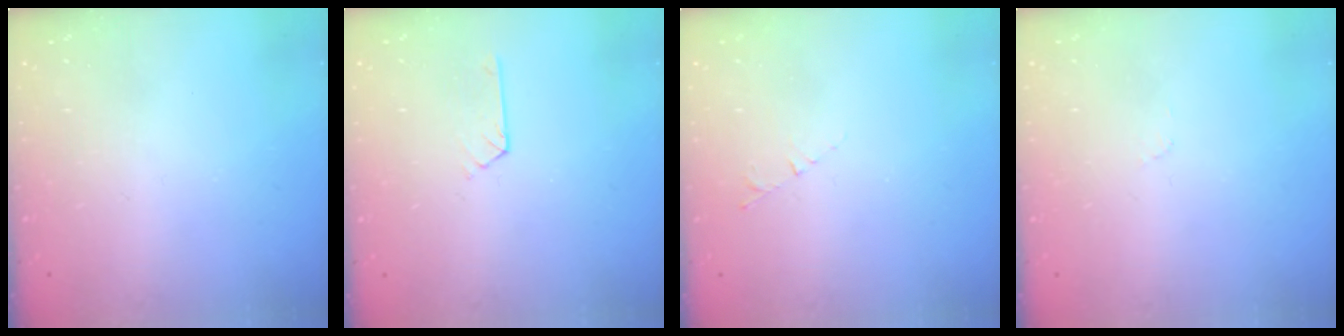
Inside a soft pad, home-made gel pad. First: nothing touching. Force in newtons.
{"total": 2.1, "press": 2.0, "slide": 0.3}
{"total": 3.1, "press": 3.1, "slide": 0.3}
{"total": 2.5, "press": 2.4, "slide": 0.3}